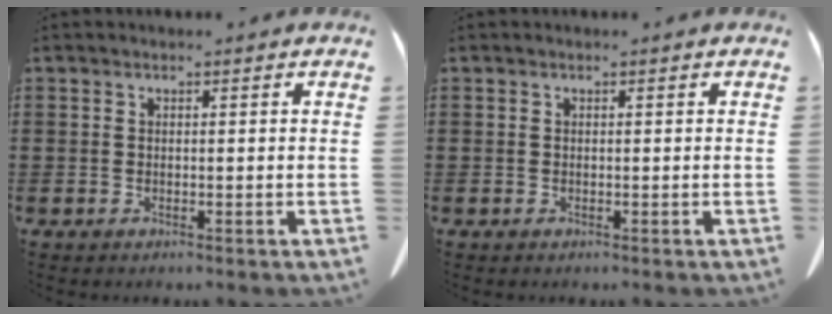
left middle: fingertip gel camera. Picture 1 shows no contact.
{"total": 0.0}